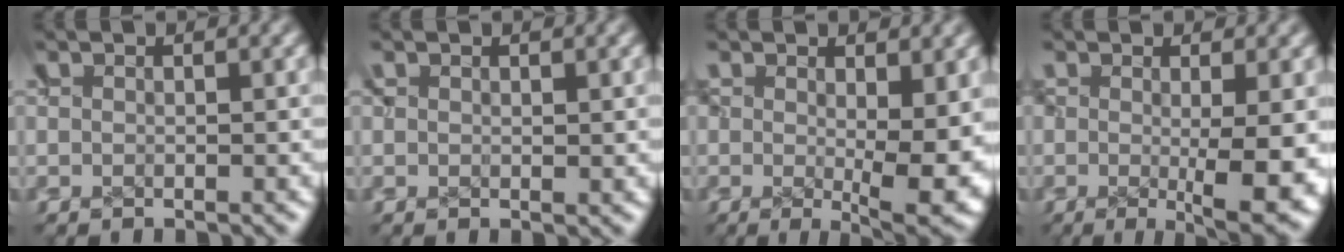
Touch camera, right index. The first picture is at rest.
{"total": 0.6, "force": [0.3, 0.3, 0.3], "torque": [-0.006, -0.001, 0.006]}
{"total": 4.8, "force": [-0.5, 1.4, 4.5], "torque": [-0.048, -0.022, 0.007]}
{"total": 5.5, "force": [-2.0, 1.3, 5.0], "torque": [-0.048, -0.019, -0.018]}